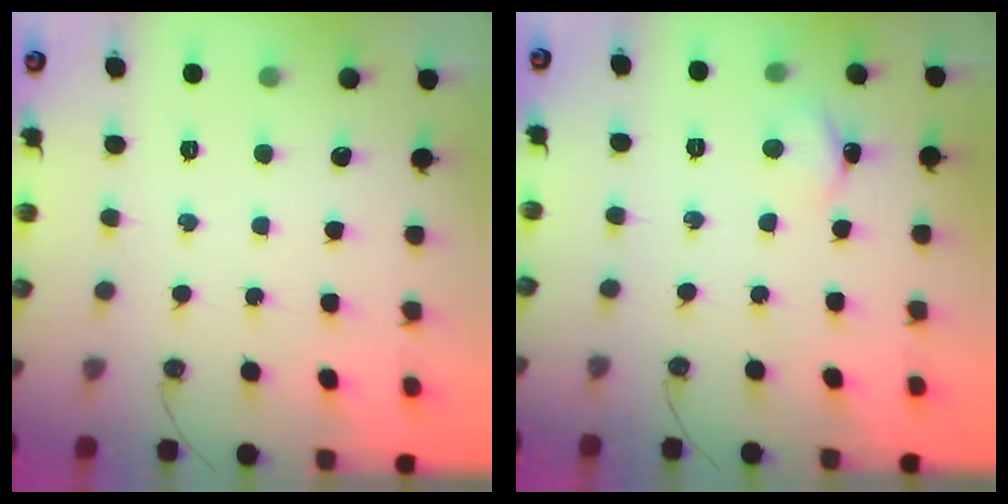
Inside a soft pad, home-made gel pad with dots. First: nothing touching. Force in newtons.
{"total": 3.1, "press": 3.0, "slide": 0.3}